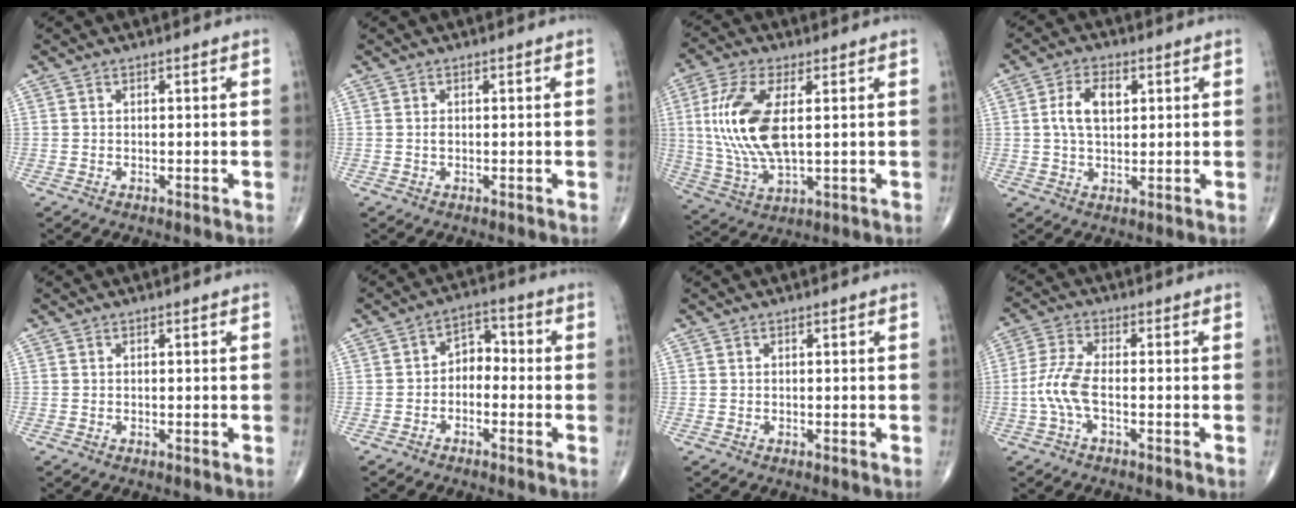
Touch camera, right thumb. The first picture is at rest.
{"total": 0.5, "force": [0.0, 0.3, 0.4], "torque": [-0.009, -0.001, -0.002]}
{"total": 14.8, "force": [2.0, 6.4, 13.2], "torque": [-0.290, -0.008, 0.045]}
{"total": 6.7, "force": [1.5, 3.9, 5.3], "torque": [-0.092, 0.004, 0.027]}
{"total": 0.0}
{"total": 5.1, "force": [-1.3, 3.6, 3.3], "torque": [-0.027, 0.032, -0.037]}
{"total": 0.0}
{"total": 6.2, "force": [-1.7, 2.0, 5.6], "torque": [-0.144, 0.015, -0.038]}